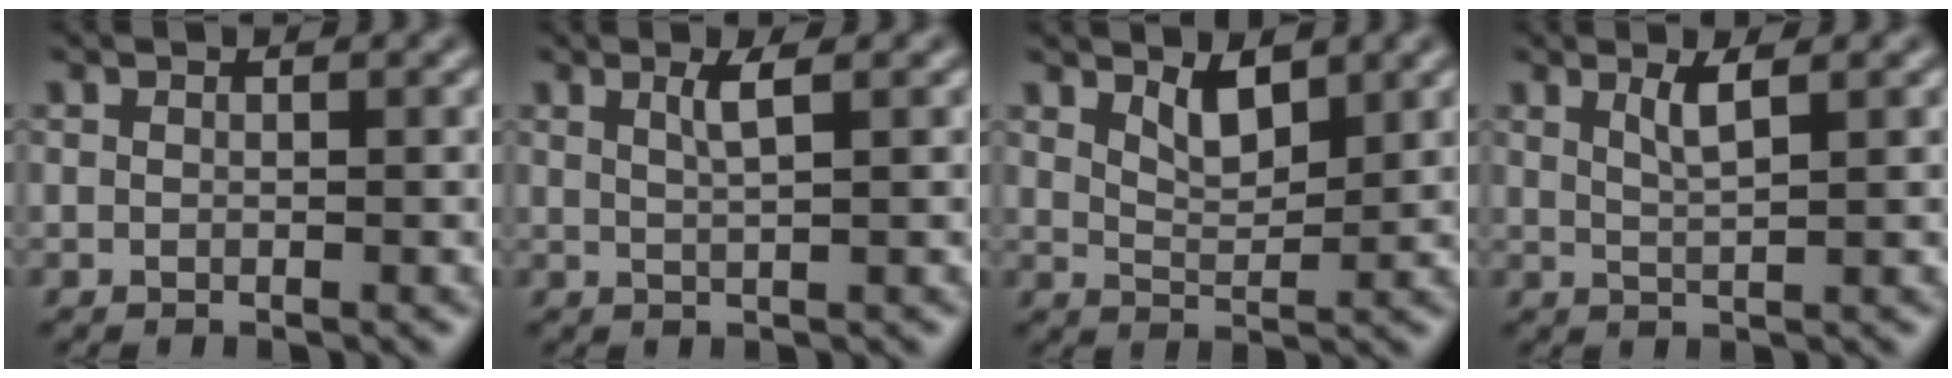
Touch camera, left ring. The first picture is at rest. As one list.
[{"total": 1.9, "force": [0.9, 0.5, 1.7], "torque": [-0.026, 0.001, 0.012]}, {"total": 2.7, "force": [1.8, 0.9, 1.8], "torque": [-0.033, -0.008, 0.035]}, {"total": 2.1, "force": [1.1, 0.5, 1.8], "torque": [-0.029, -0.001, 0.018]}]